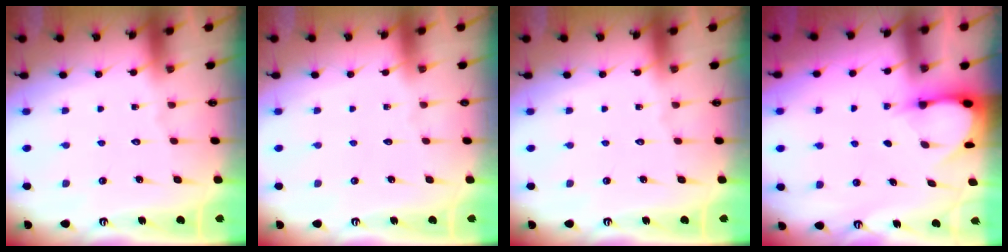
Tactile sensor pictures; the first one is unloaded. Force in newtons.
{"total": 0.0}
{"total": 0.0}
{"total": 3.1, "press": 3.1, "slide": 0.4}